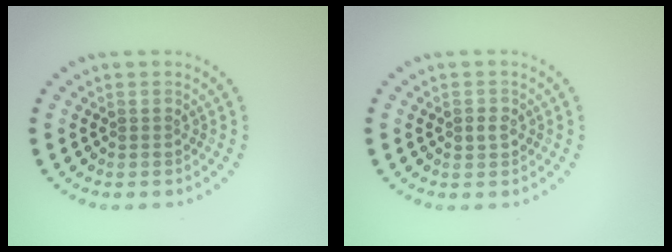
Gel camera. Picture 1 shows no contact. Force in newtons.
{"total": 1.1, "press": 1.1, "slide": 0.2}